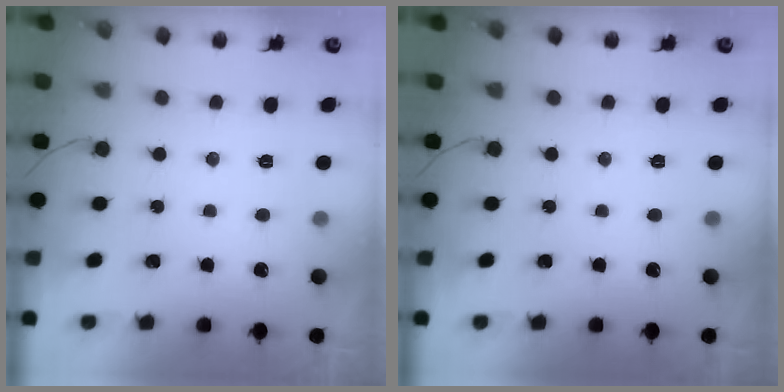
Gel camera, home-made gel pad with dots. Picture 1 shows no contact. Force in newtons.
{"total": 0.0}